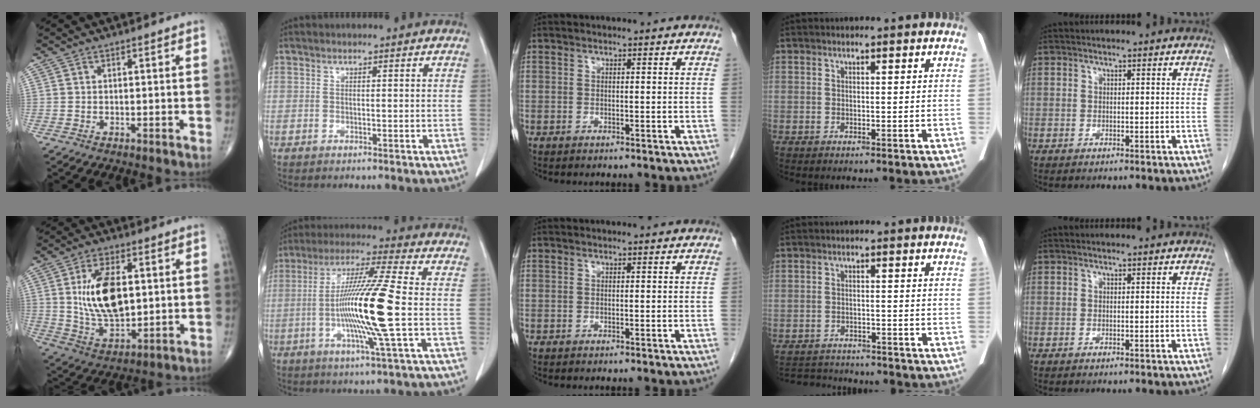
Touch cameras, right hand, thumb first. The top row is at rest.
{"thumb": {"total": 15.2, "force": [2.2, 8.2, 12.7], "torque": [-0.213, -0.012, 0.049]}, "index": {"total": 14.8, "force": [-2.1, -1.3, 14.6], "torque": [-0.279, -0.012, -0.048]}, "ring": {"total": 7.4, "force": [-7.1, 1.5, 1.4], "torque": [-0.030, 0.004, -0.101]}}